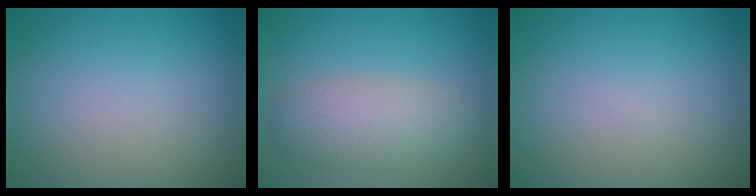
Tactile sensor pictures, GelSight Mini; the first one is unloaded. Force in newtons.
{"total": 4.2, "press": 4.2, "slide": 0.1}
{"total": 0.0}